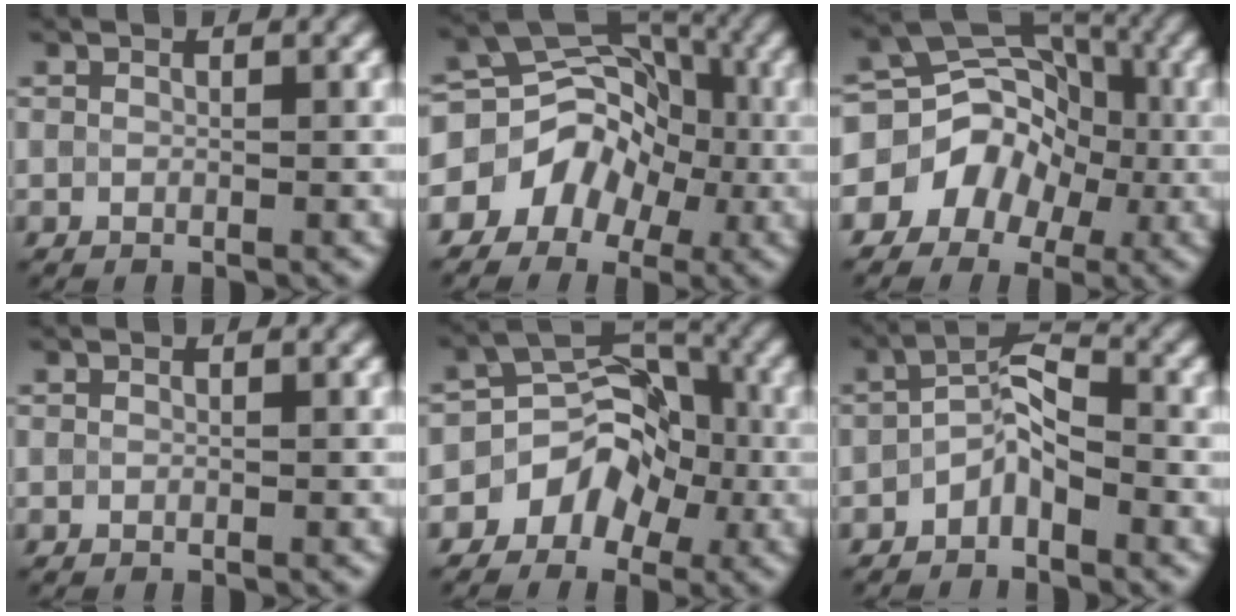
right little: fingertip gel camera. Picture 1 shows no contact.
{"total": 6.8, "force": [-2.0, 5.5, 3.4], "torque": [-0.032, 0.014, -0.045]}
{"total": 7.7, "force": [-1.9, 6.5, 3.5], "torque": [-0.020, 0.011, -0.053]}
{"total": 0.0}
{"total": 5.8, "force": [-2.3, 4.4, 3.1], "torque": [-0.027, 0.011, -0.045]}
{"total": 3.6, "force": [-1.6, 1.7, 2.7], "torque": [-0.046, 0.017, -0.039]}